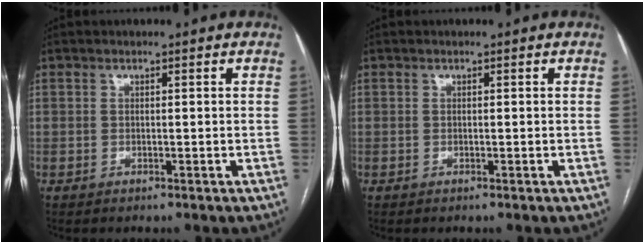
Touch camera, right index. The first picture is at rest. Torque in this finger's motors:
{"motor_torque": [0.00, 0.00, 0.00, 0.00]}